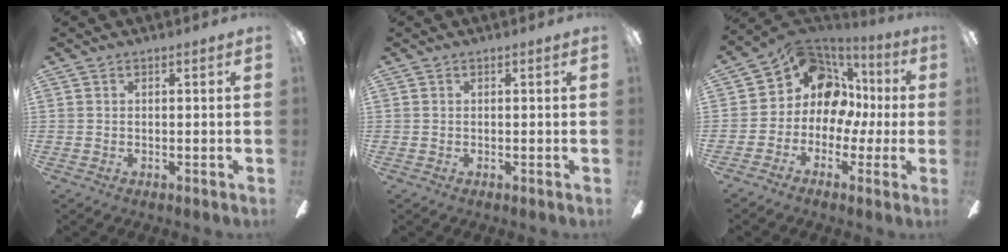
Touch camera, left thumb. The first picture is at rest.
{"total": 0.0}
{"total": 13.5, "force": [4.5, 10.3, 7.5], "torque": [-0.151, -0.019, 0.088]}